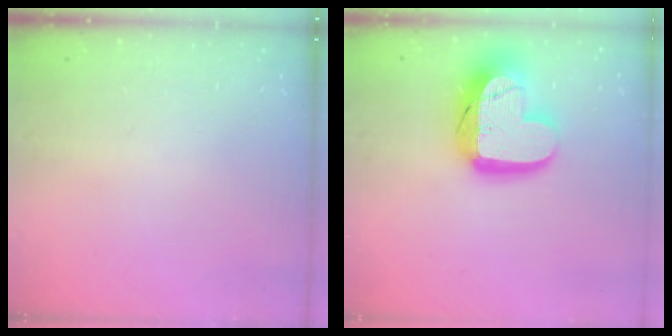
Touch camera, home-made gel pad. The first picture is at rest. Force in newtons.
{"total": 18.3, "press": 18.2, "slide": 1.4}